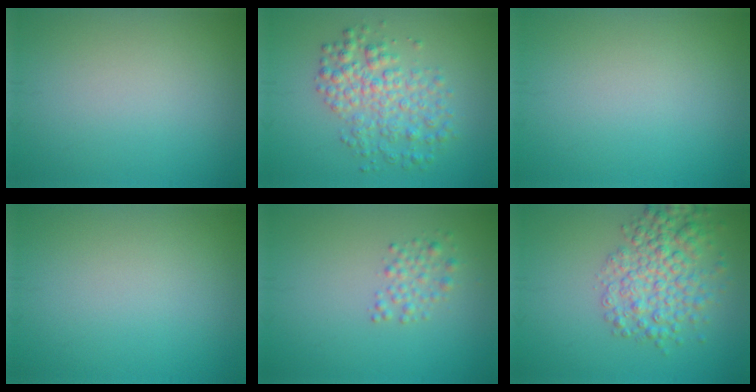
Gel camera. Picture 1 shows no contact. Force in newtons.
{"total": 4.6, "press": 4.6, "slide": 0.1}
{"total": 0.0}
{"total": 0.0}
{"total": 1.7, "press": 1.7, "slide": 0.0}
{"total": 5.5, "press": 5.5, "slide": 0.2}